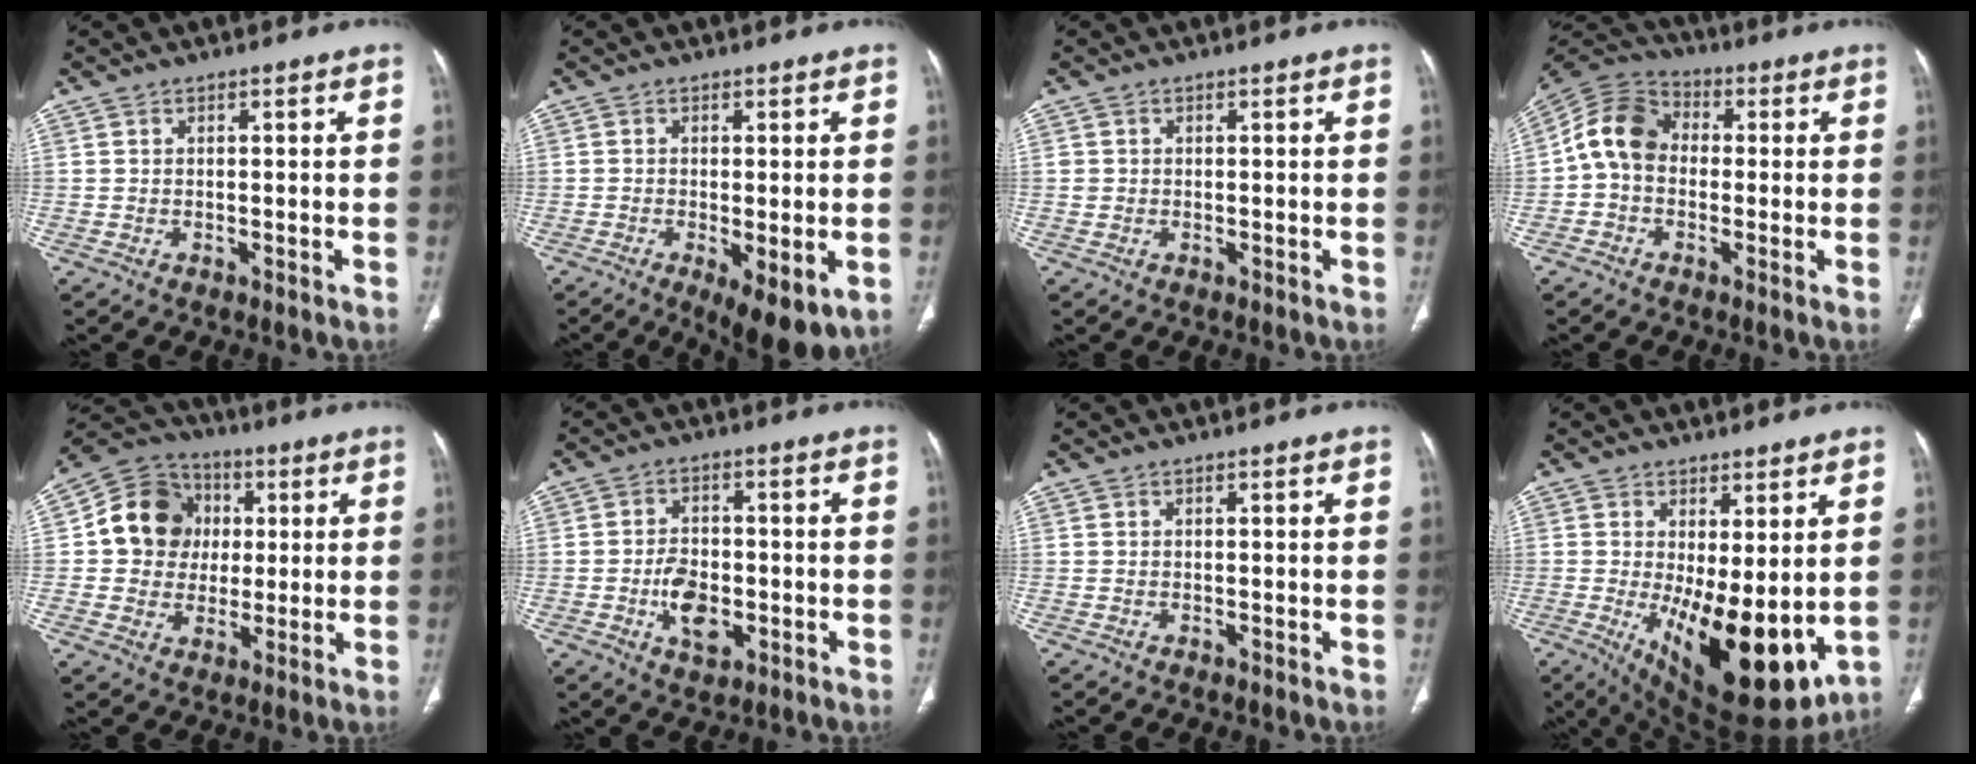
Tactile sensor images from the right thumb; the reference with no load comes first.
{"total": 9.2, "force": [-3.2, 3.2, 8.0], "torque": [-0.117, -0.017, -0.043]}
{"total": 0.9, "force": [0.1, 0.9, 0.2], "torque": [0.002, 0.003, 0.002]}
{"total": 10.1, "force": [-0.3, 7.9, 6.3], "torque": [-0.108, 0.032, -0.022]}
{"total": 13.3, "force": [1.9, 11.9, 5.5], "torque": [-0.062, 0.013, 0.028]}
{"total": 7.7, "force": [-2.0, 4.9, 5.6], "torque": [-0.077, 0.009, -0.031]}
{"total": 0.0}
{"total": 16.7, "force": [-1.7, 6.7, 15.2], "torque": [-0.228, -0.040, 0.000]}